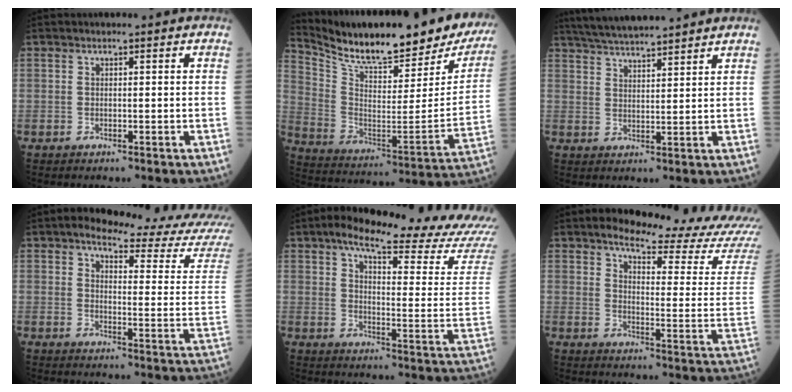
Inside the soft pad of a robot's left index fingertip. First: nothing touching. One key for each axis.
{"total": 28.7, "fx": 24.4, "fy": 6.0, "fz": 13.8, "tx": -0.235, "ty": -0.056, "tz": 0.342}
{"total": 10.9, "fx": 9.9, "fy": 0.1, "fz": 4.5, "tx": -0.083, "ty": 0.027, "tz": 0.154}
{"total": 14.8, "fx": 13.7, "fy": 0.0, "fz": 5.5, "tx": -0.067, "ty": -0.067, "tz": 0.150}
{"total": 23.7, "fx": 20.9, "fy": 0.9, "fz": 11.0, "tx": -0.161, "ty": -0.070, "tz": 0.255}
{"total": 19.3, "fx": 17.9, "fy": 0.1, "fz": 7.1, "tx": -0.102, "ty": -0.107, "tz": 0.208}